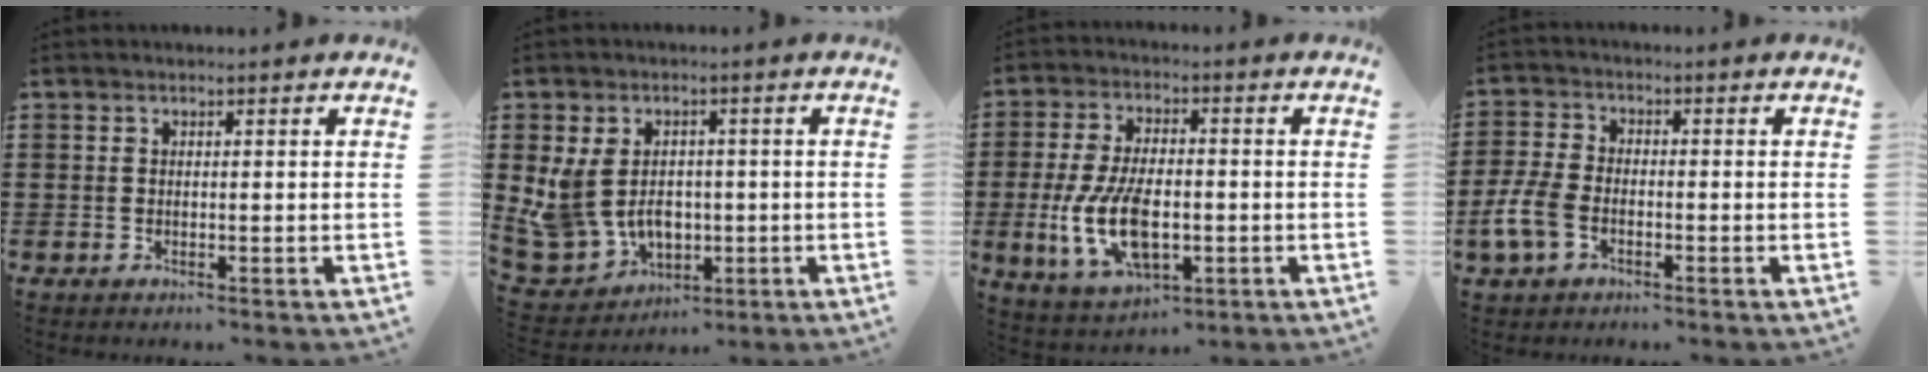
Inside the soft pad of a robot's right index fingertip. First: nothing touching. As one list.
[{"total": 8.5, "force": [0.1, 7.2, 4.6], "torque": [-0.143, 0.002, 0.003]}, {"total": 11.0, "force": [-2.2, 5.5, 9.2], "torque": [-0.217, -0.011, -0.042]}, {"total": 5.4, "force": [-2.4, 3.1, 3.7], "torque": [-0.098, -0.001, -0.051]}]